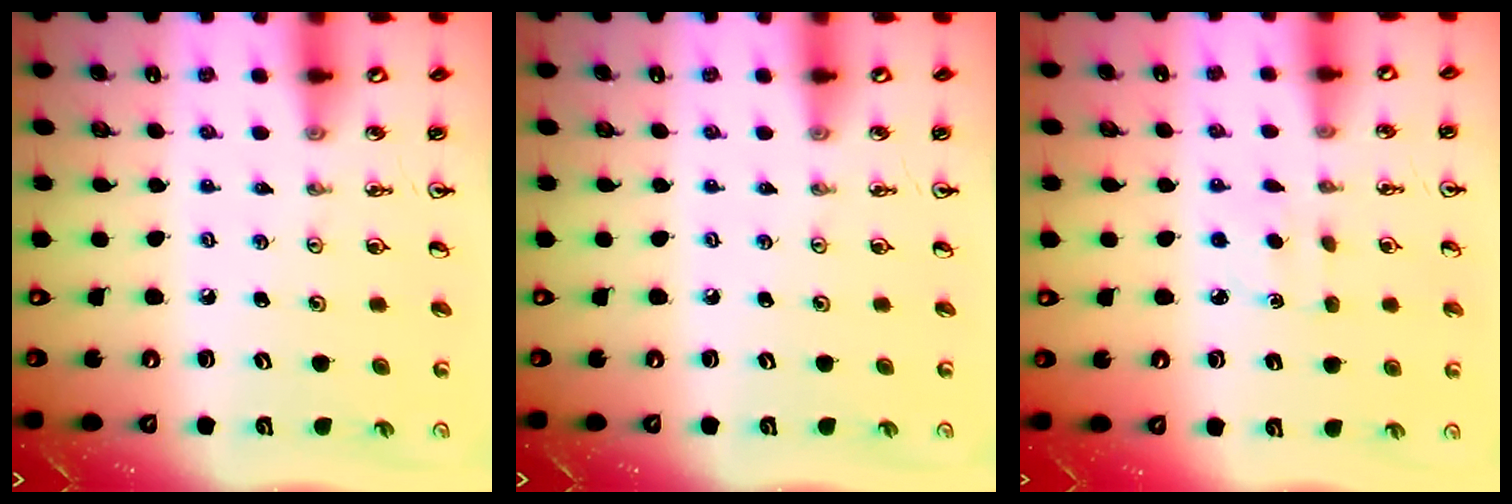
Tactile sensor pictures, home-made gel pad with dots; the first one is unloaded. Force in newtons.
{"total": 0.0}
{"total": 2.7, "press": 2.6, "slide": 0.3}